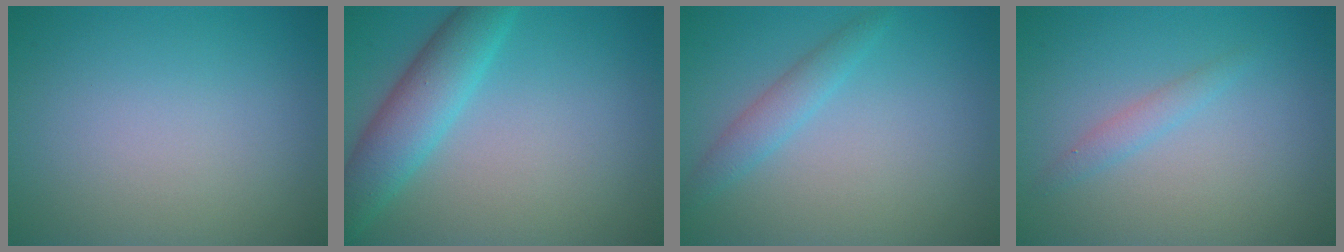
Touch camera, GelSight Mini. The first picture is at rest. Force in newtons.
{"total": 4.9, "press": 4.9, "slide": 0.0}
{"total": 1.9, "press": 1.9, "slide": 0.1}
{"total": 1.2, "press": 1.2, "slide": 0.1}